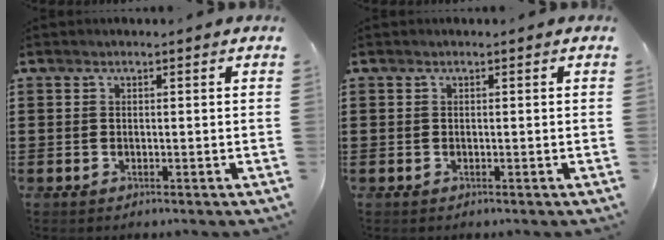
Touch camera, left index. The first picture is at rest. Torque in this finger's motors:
{"motor_torque": [-0.07, 0.07, 0.00, 0.00]}